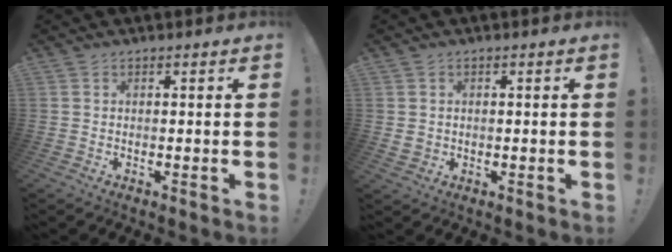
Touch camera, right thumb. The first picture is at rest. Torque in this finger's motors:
{"motor_torque": [0.02, -0.23, -0.04, 0.11, -0.01]}